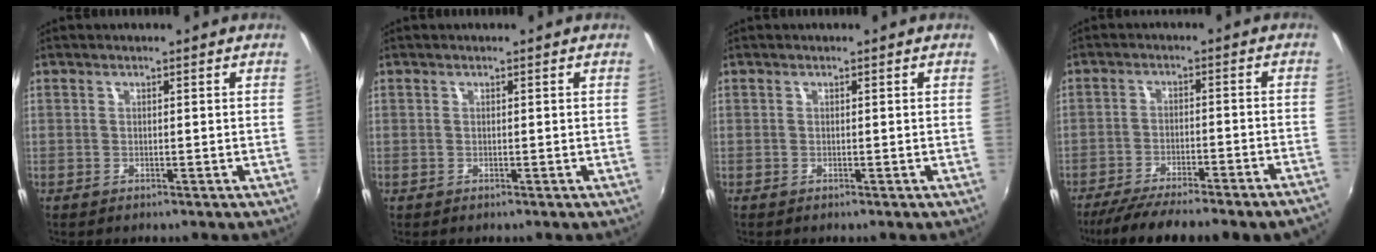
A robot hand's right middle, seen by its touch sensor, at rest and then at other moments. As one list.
[{"total": 0.0}, {"total": 0.0}, {"total": 14.4, "force": [-12.4, 0.4, 7.2], "torque": [-0.134, -0.031, -0.180]}]